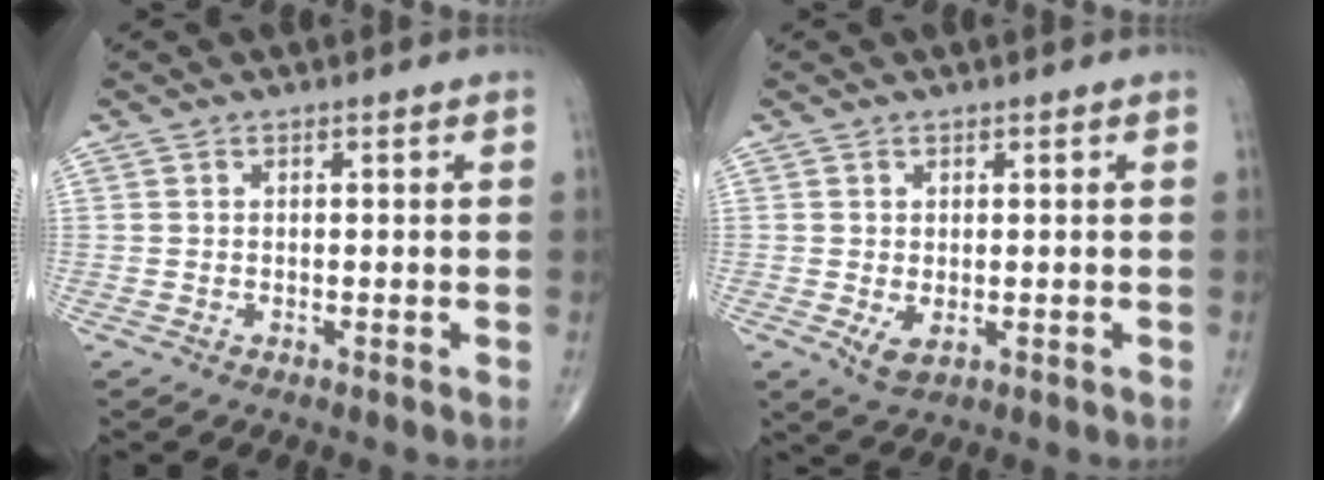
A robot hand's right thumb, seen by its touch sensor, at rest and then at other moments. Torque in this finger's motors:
{"motor_torque": [-0.26, 0.20, 0.32, -0.03, 0.08]}